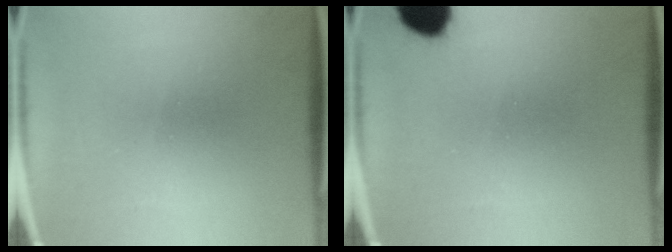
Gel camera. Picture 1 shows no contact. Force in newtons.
{"total": 9.4}